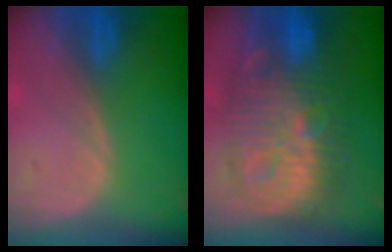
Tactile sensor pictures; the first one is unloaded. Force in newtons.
{"total": 13.8, "press": 13.7, "slide": 1.3}